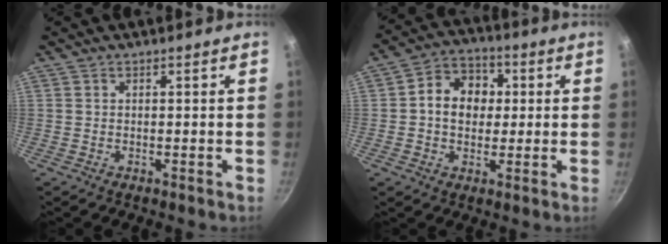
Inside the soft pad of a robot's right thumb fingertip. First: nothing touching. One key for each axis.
{"total": 9.7, "fx": 0.9, "fy": 7.9, "fz": 5.6, "tx": -0.054, "ty": 0.016, "tz": -0.001}